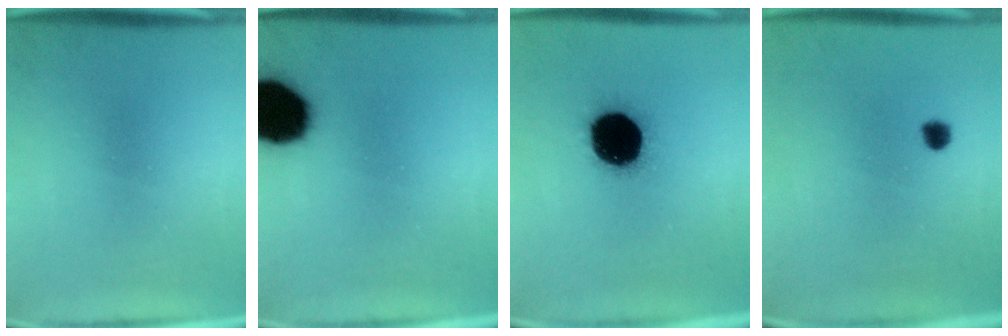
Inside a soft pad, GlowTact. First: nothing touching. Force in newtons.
{"total": 19.3}
{"total": 19.3}
{"total": 2.3}